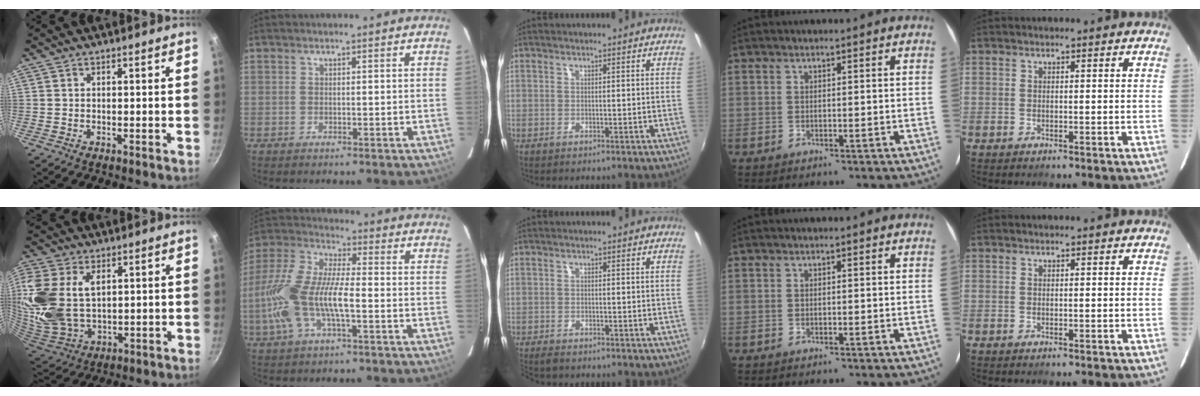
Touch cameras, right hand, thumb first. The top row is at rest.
{"thumb": {"total": 19.5, "force": [4.6, 12.9, 13.9], "torque": [-0.309, -0.013, 0.101]}, "index": {"total": 15.4, "force": [-3.6, 5.3, 14.1], "torque": [-0.298, 0.001, -0.071]}, "middle": {"total": 2.4, "force": [-2.2, 0.5, 0.7], "torque": [-0.023, -0.013, -0.043]}}